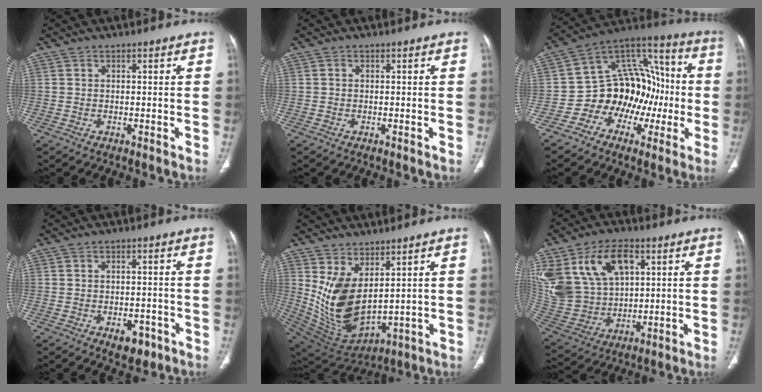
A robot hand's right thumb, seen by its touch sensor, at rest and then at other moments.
{"total": 0.0}
{"total": 17.4, "force": [-4.1, 13.6, 10.0], "torque": [-0.090, 0.086, -0.070]}
{"total": 6.4, "force": [-3.0, 3.8, 4.1], "torque": [-0.034, 0.015, -0.033]}
{"total": 13.9, "force": [4.1, 7.1, 11.2], "torque": [-0.203, -0.043, 0.113]}
{"total": 22.5, "force": [8.6, 15.2, 14.3], "torque": [-0.295, 0.002, 0.180]}